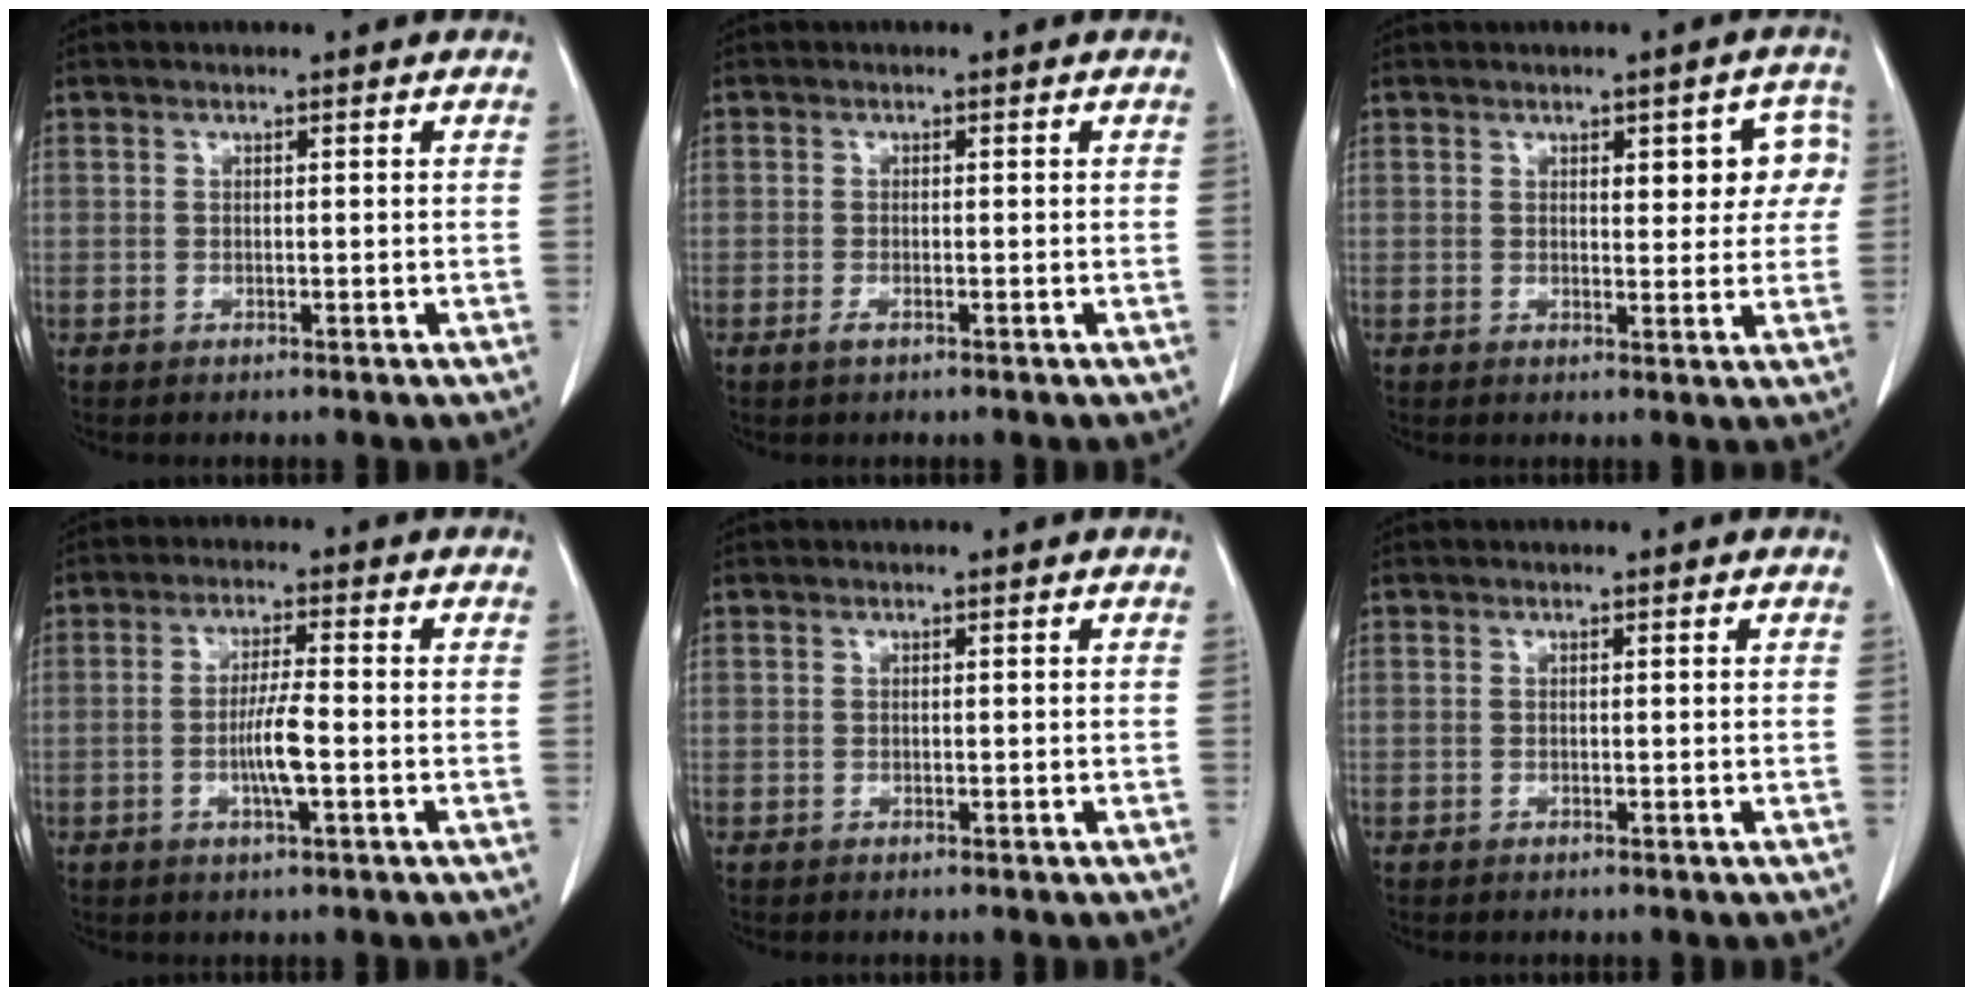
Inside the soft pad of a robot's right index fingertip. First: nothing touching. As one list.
[{"total": 1.0, "force": [-0.7, 0.2, 0.7], "torque": [-0.015, -0.001, -0.011]}, {"total": 4.7, "force": [1.7, 2.4, 3.6], "torque": [-0.026, 0.011, 0.020]}, {"total": 5.1, "force": [-1.3, 0.2, 4.9], "torque": [-0.096, -0.004, -0.024]}, {"total": 0.0}, {"total": 0.0}]